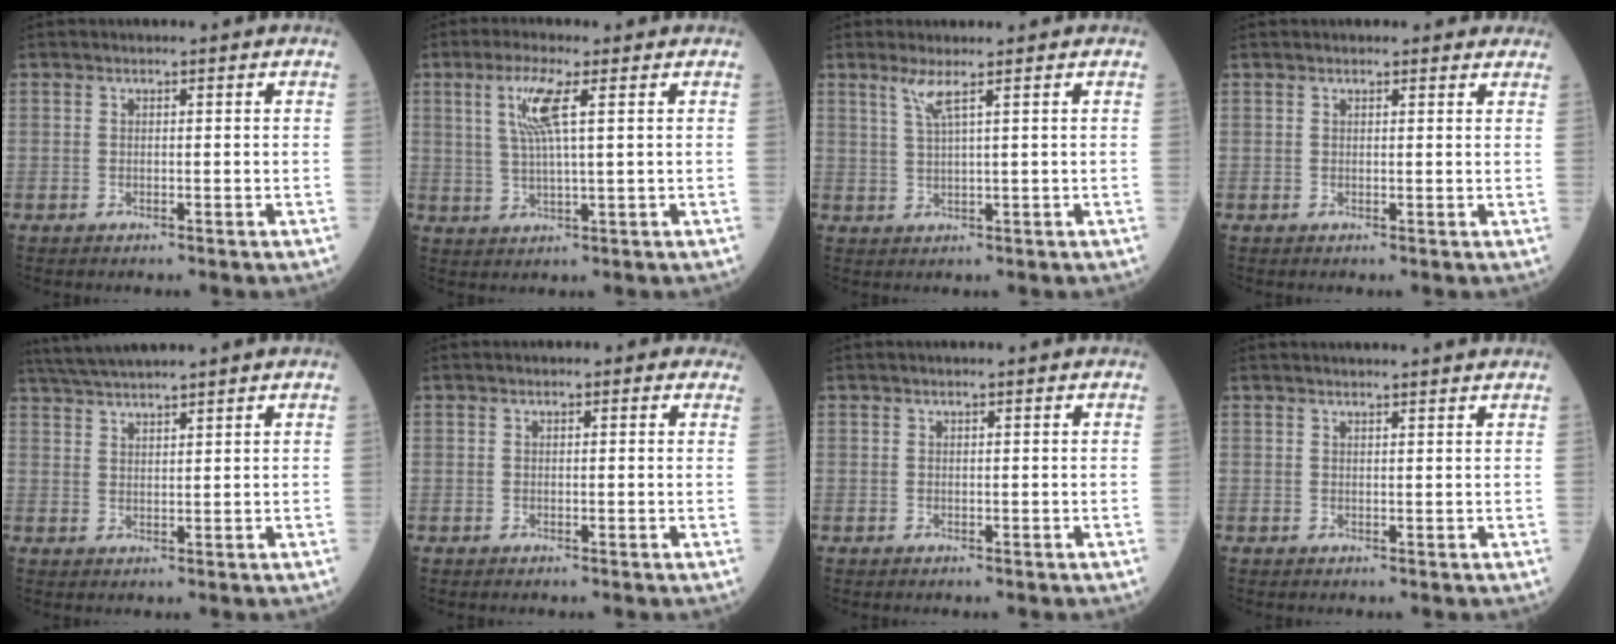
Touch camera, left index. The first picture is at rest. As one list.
[{"total": 6.5, "force": [2.2, 0.2, 6.1], "torque": [-0.136, 0.003, 0.044]}, {"total": 2.6, "force": [1.4, -0.5, 2.1], "torque": [-0.050, -0.005, 0.031]}, {"total": 2.8, "force": [2.5, 1.0, 0.6], "torque": [-0.004, 0.011, 0.019]}, {"total": 7.0, "force": [6.4, -0.7, 2.9], "torque": [-0.058, 0.033, 0.115]}, {"total": 0.6, "force": [0.3, 0.5, 0.2], "torque": [0.005, 0.001, -0.006]}, {"total": 0.7, "force": [0.7, 0.0, 0.4], "torque": [-0.007, 0.012, 0.013]}, {"total": 6.4, "force": [6.1, -0.3, 2.0], "torque": [-0.022, 0.025, 0.062]}]